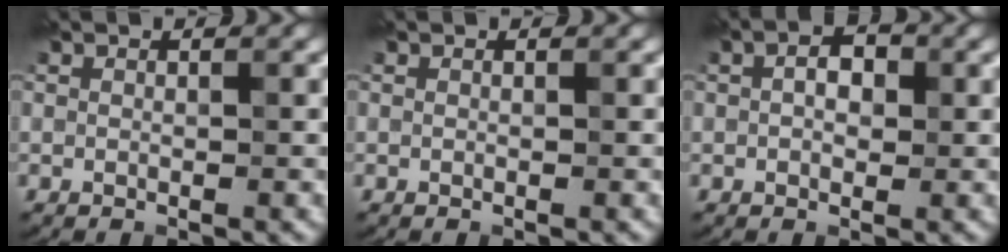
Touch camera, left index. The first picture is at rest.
{"total": 0.0}
{"total": 2.7, "force": [0.5, 1.7, 2.0], "torque": [-0.025, 0.003, -0.003]}